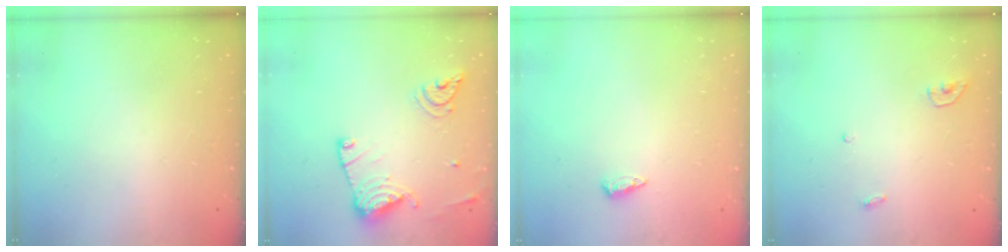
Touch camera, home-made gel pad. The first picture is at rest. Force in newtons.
{"total": 14.5, "press": 14.5, "slide": 1.3}
{"total": 6.1, "press": 6.0, "slide": 1.0}
{"total": 3.4, "press": 3.3, "slide": 0.3}